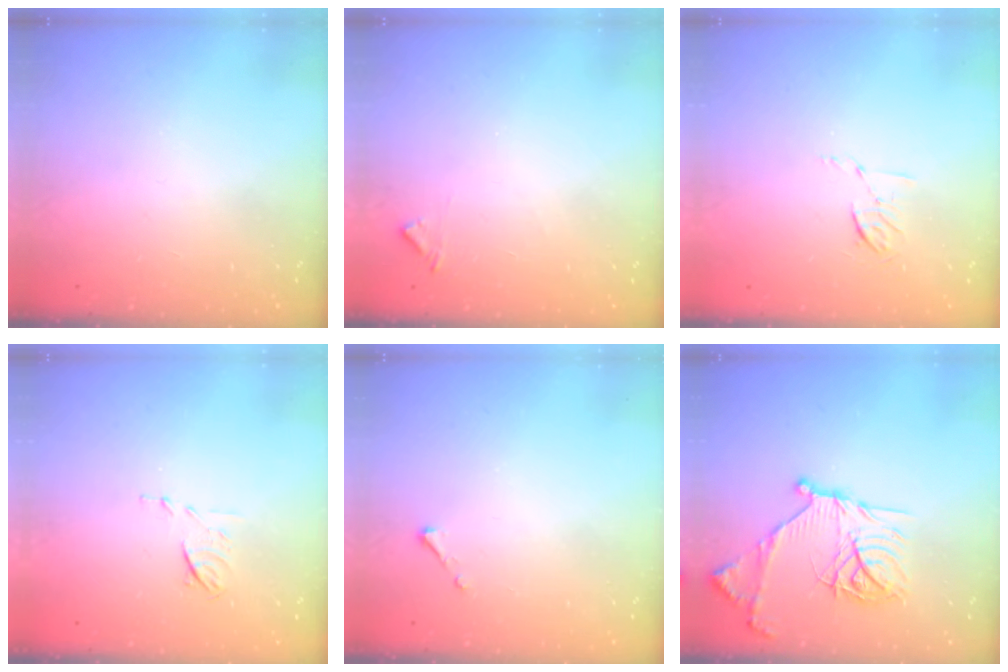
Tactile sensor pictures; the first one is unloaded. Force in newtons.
{"total": 5.7, "press": 5.7, "slide": 0.4}
{"total": 5.4, "press": 5.1, "slide": 1.8}
{"total": 4.8, "press": 4.7, "slide": 0.9}
{"total": 2.5, "press": 2.5, "slide": 0.3}
{"total": 19.2, "press": 19.1, "slide": 1.7}